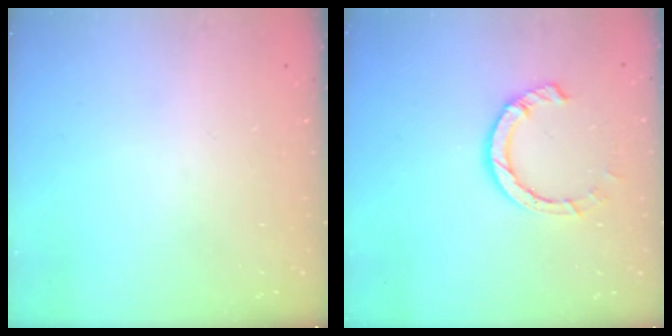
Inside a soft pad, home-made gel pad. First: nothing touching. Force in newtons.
{"total": 7.1, "press": 7.0, "slide": 1.1}